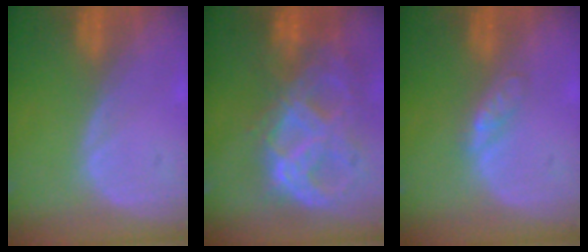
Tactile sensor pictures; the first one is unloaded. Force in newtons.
{"total": 11.4, "press": 9.7, "slide": 6.1}
{"total": 2.7, "press": 2.7, "slide": 0.3}